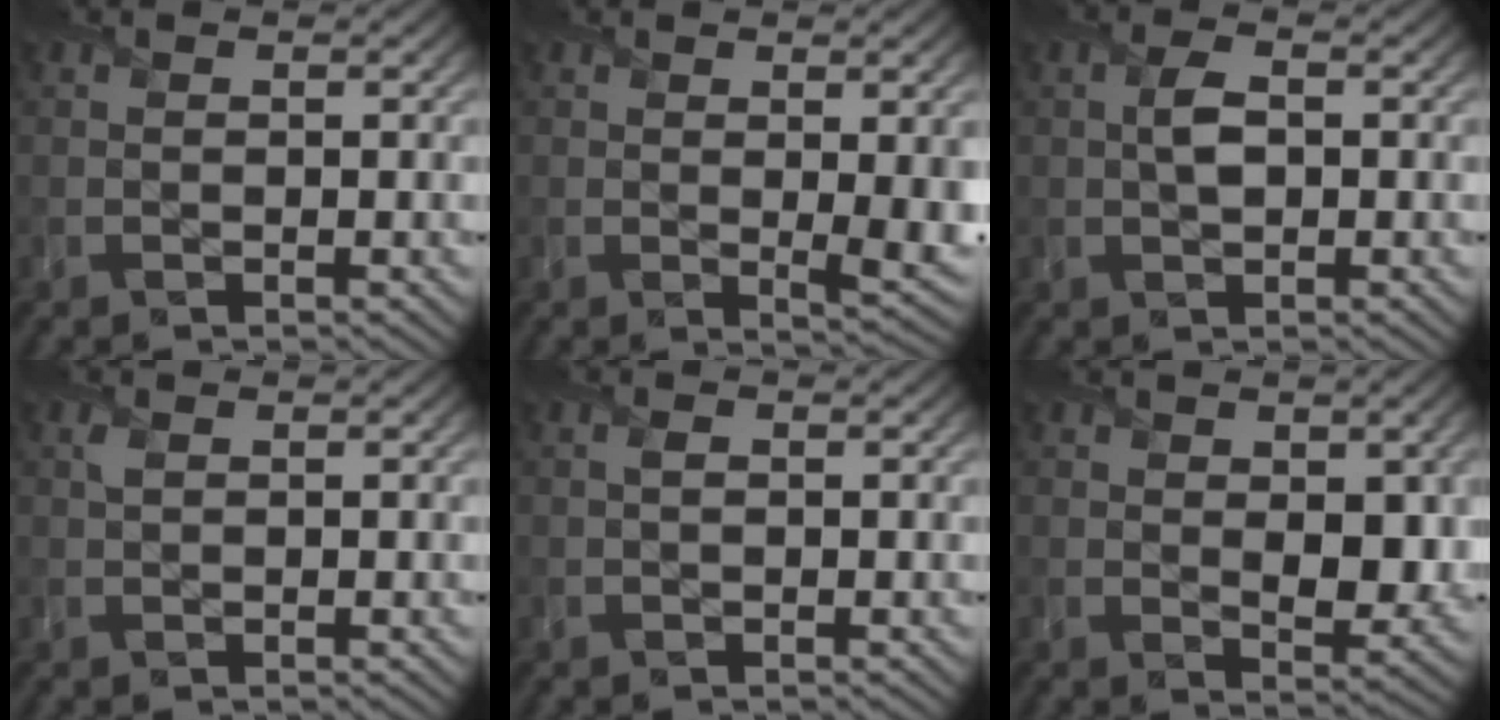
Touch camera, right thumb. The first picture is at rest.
{"total": 4.4, "force": [0.6, 1.3, 4.2], "torque": [-0.062, -0.011, 0.017]}
{"total": 2.7, "force": [0.2, 1.5, 2.3], "torque": [-0.047, 0.002, 0.002]}
{"total": 0.8, "force": [0.4, 0.5, 0.5], "torque": [-0.017, 0.000, 0.009]}
{"total": 0.7, "force": [0.2, 0.4, 0.6], "torque": [-0.012, 0.001, 0.002]}
{"total": 5.4, "force": [0.8, 3.3, 4.2], "torque": [-0.068, -0.016, 0.021]}